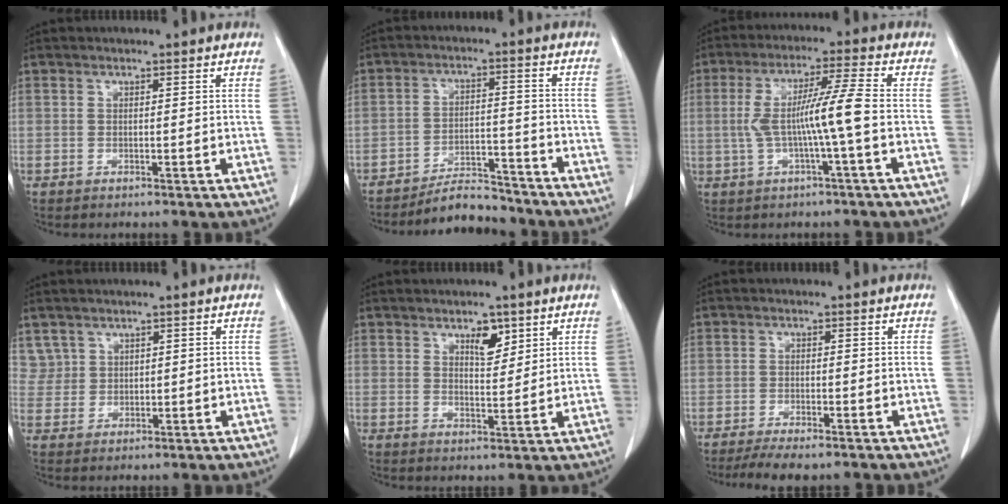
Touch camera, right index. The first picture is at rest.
{"total": 7.6, "force": [-7.2, 1.8, 1.2], "torque": [-0.017, 0.012, -0.118]}
{"total": 8.5, "force": [-1.0, -0.7, 8.4], "torque": [-0.167, 0.016, -0.017]}
{"total": 3.0, "force": [1.7, 2.4, -0.2], "torque": [0.015, 0.008, 0.033]}
{"total": 3.9, "force": [2.4, 1.8, 2.6], "torque": [-0.039, -0.004, 0.041]}
{"total": 6.2, "force": [-5.0, 1.2, 3.5], "torque": [-0.050, -0.010, -0.076]}